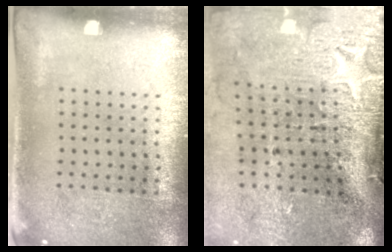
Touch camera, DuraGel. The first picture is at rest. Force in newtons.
{"total": 4.9, "press": 3.8, "slide": 3.1}